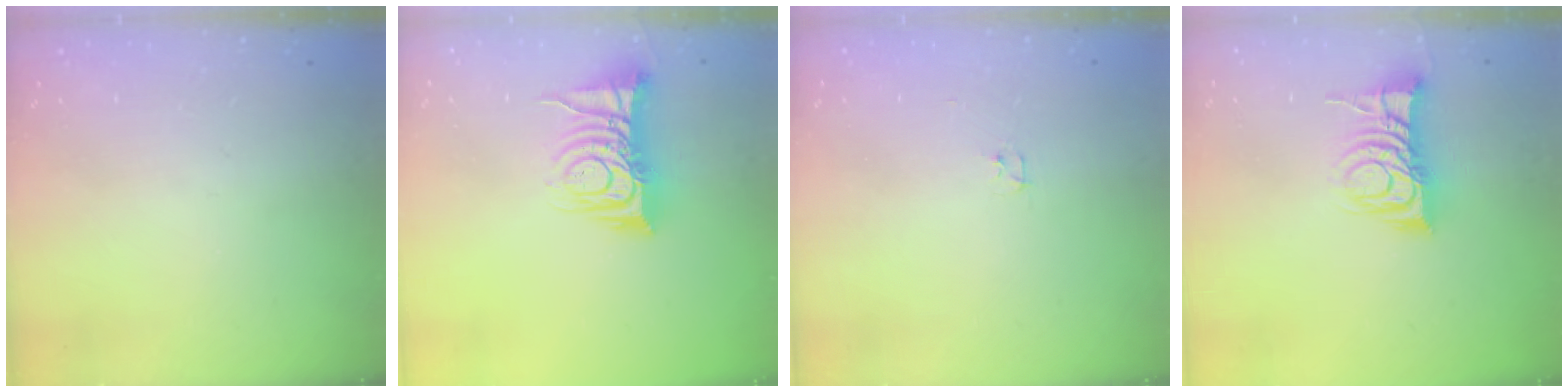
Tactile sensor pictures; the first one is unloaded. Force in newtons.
{"total": 10.8, "press": 10.8, "slide": 0.7}
{"total": 2.4, "press": 2.3, "slide": 0.4}
{"total": 10.8, "press": 10.8, "slide": 0.8}